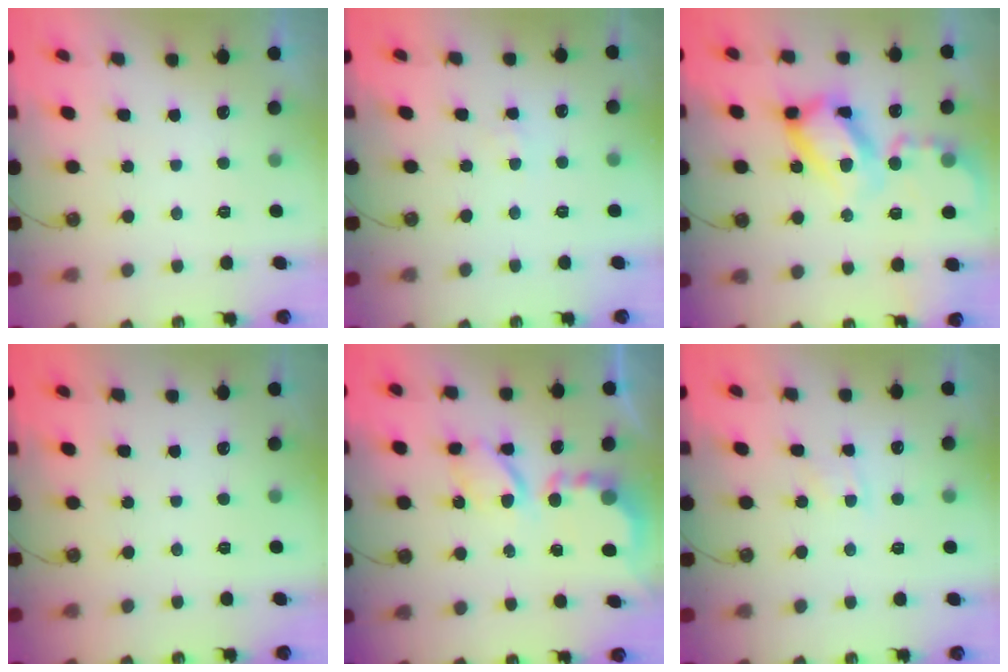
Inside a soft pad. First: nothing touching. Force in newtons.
{"total": 2.5, "press": 2.4, "slide": 0.4}
{"total": 19.7, "press": 19.6, "slide": 2.0}
{"total": 0.0}
{"total": 6.0, "press": 6.0, "slide": 0.3}
{"total": 4.7, "press": 4.6, "slide": 0.5}